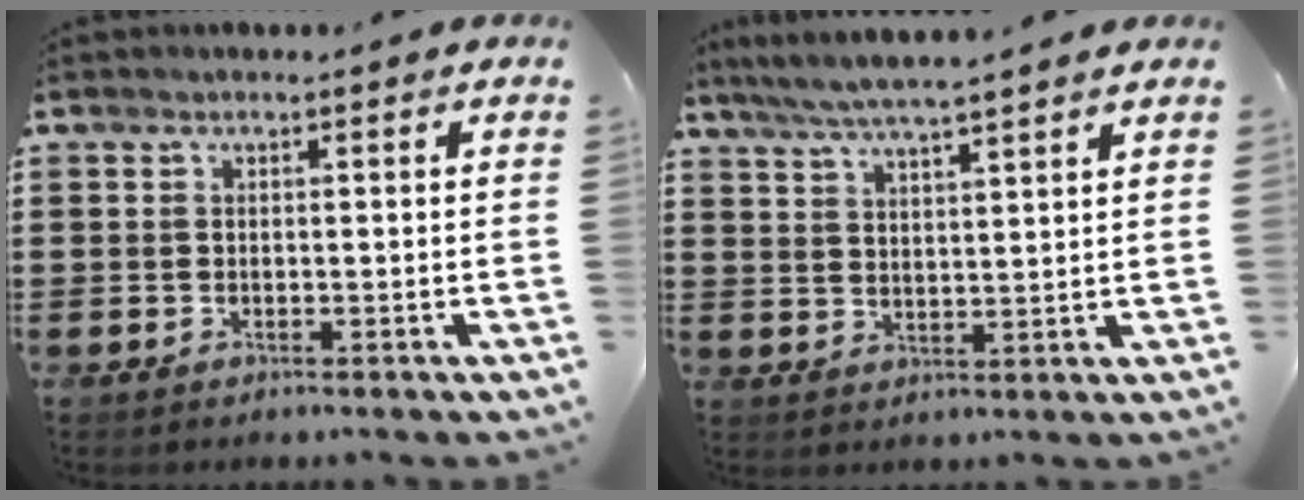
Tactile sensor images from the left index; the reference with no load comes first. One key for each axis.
{"total": 4.7, "fx": 4.3, "fy": -0.1, "fz": 2.1, "tx": -0.052, "ty": -0.016, "tz": 0.075}